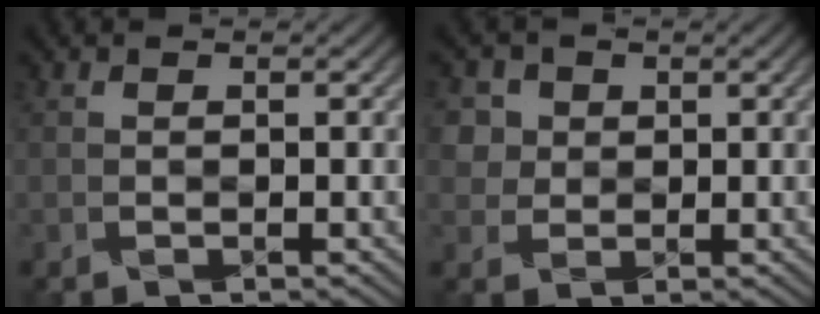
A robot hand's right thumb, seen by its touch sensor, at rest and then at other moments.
{"total": 4.4, "force": [2.2, 3.7, 0.8], "torque": [-0.040, -0.002, 0.039]}